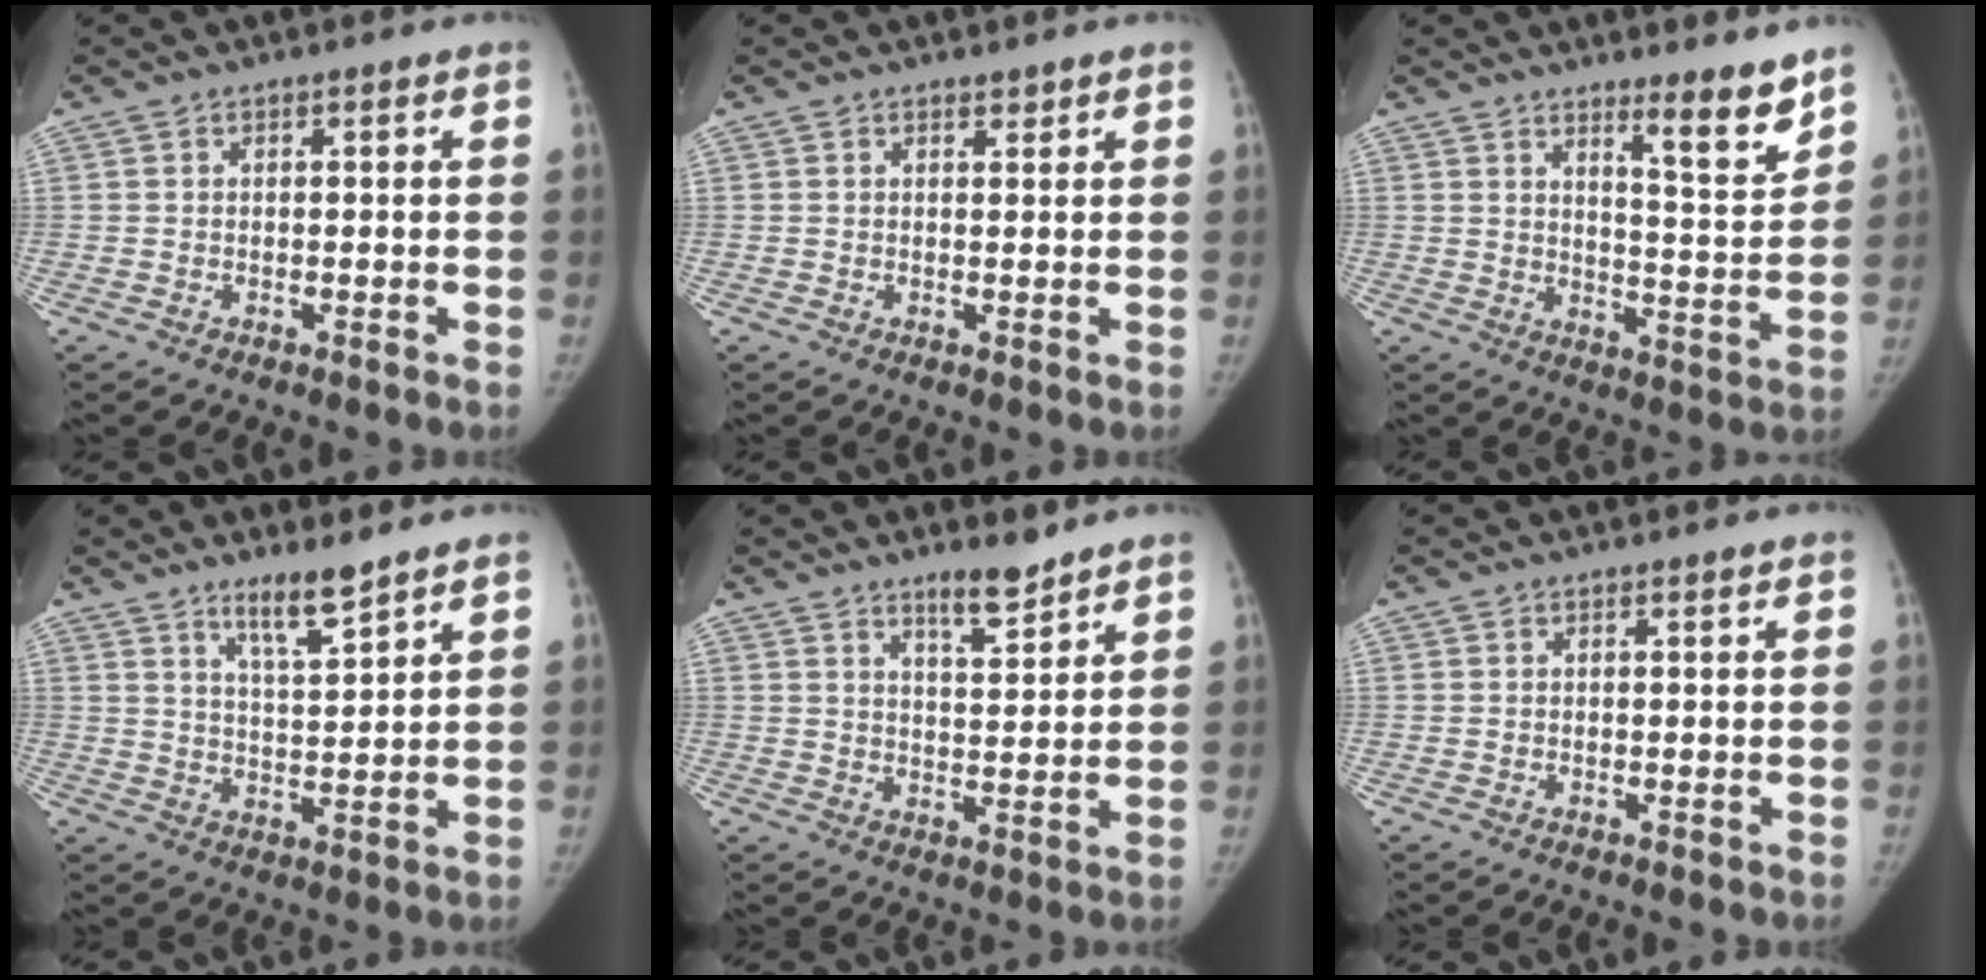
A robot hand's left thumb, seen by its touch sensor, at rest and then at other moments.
{"total": 0.9, "force": [0.8, 0.4, 0.2], "torque": [0.003, -0.006, 0.010]}
{"total": 8.6, "force": [6.5, 1.1, 5.5], "torque": [-0.068, -0.061, 0.100]}
{"total": 6.7, "force": [5.1, 0.8, 4.2], "torque": [-0.068, -0.042, 0.092]}
{"total": 5.9, "force": [4.7, 1.3, 3.2], "torque": [-0.037, -0.039, 0.075]}
{"total": 0.0}